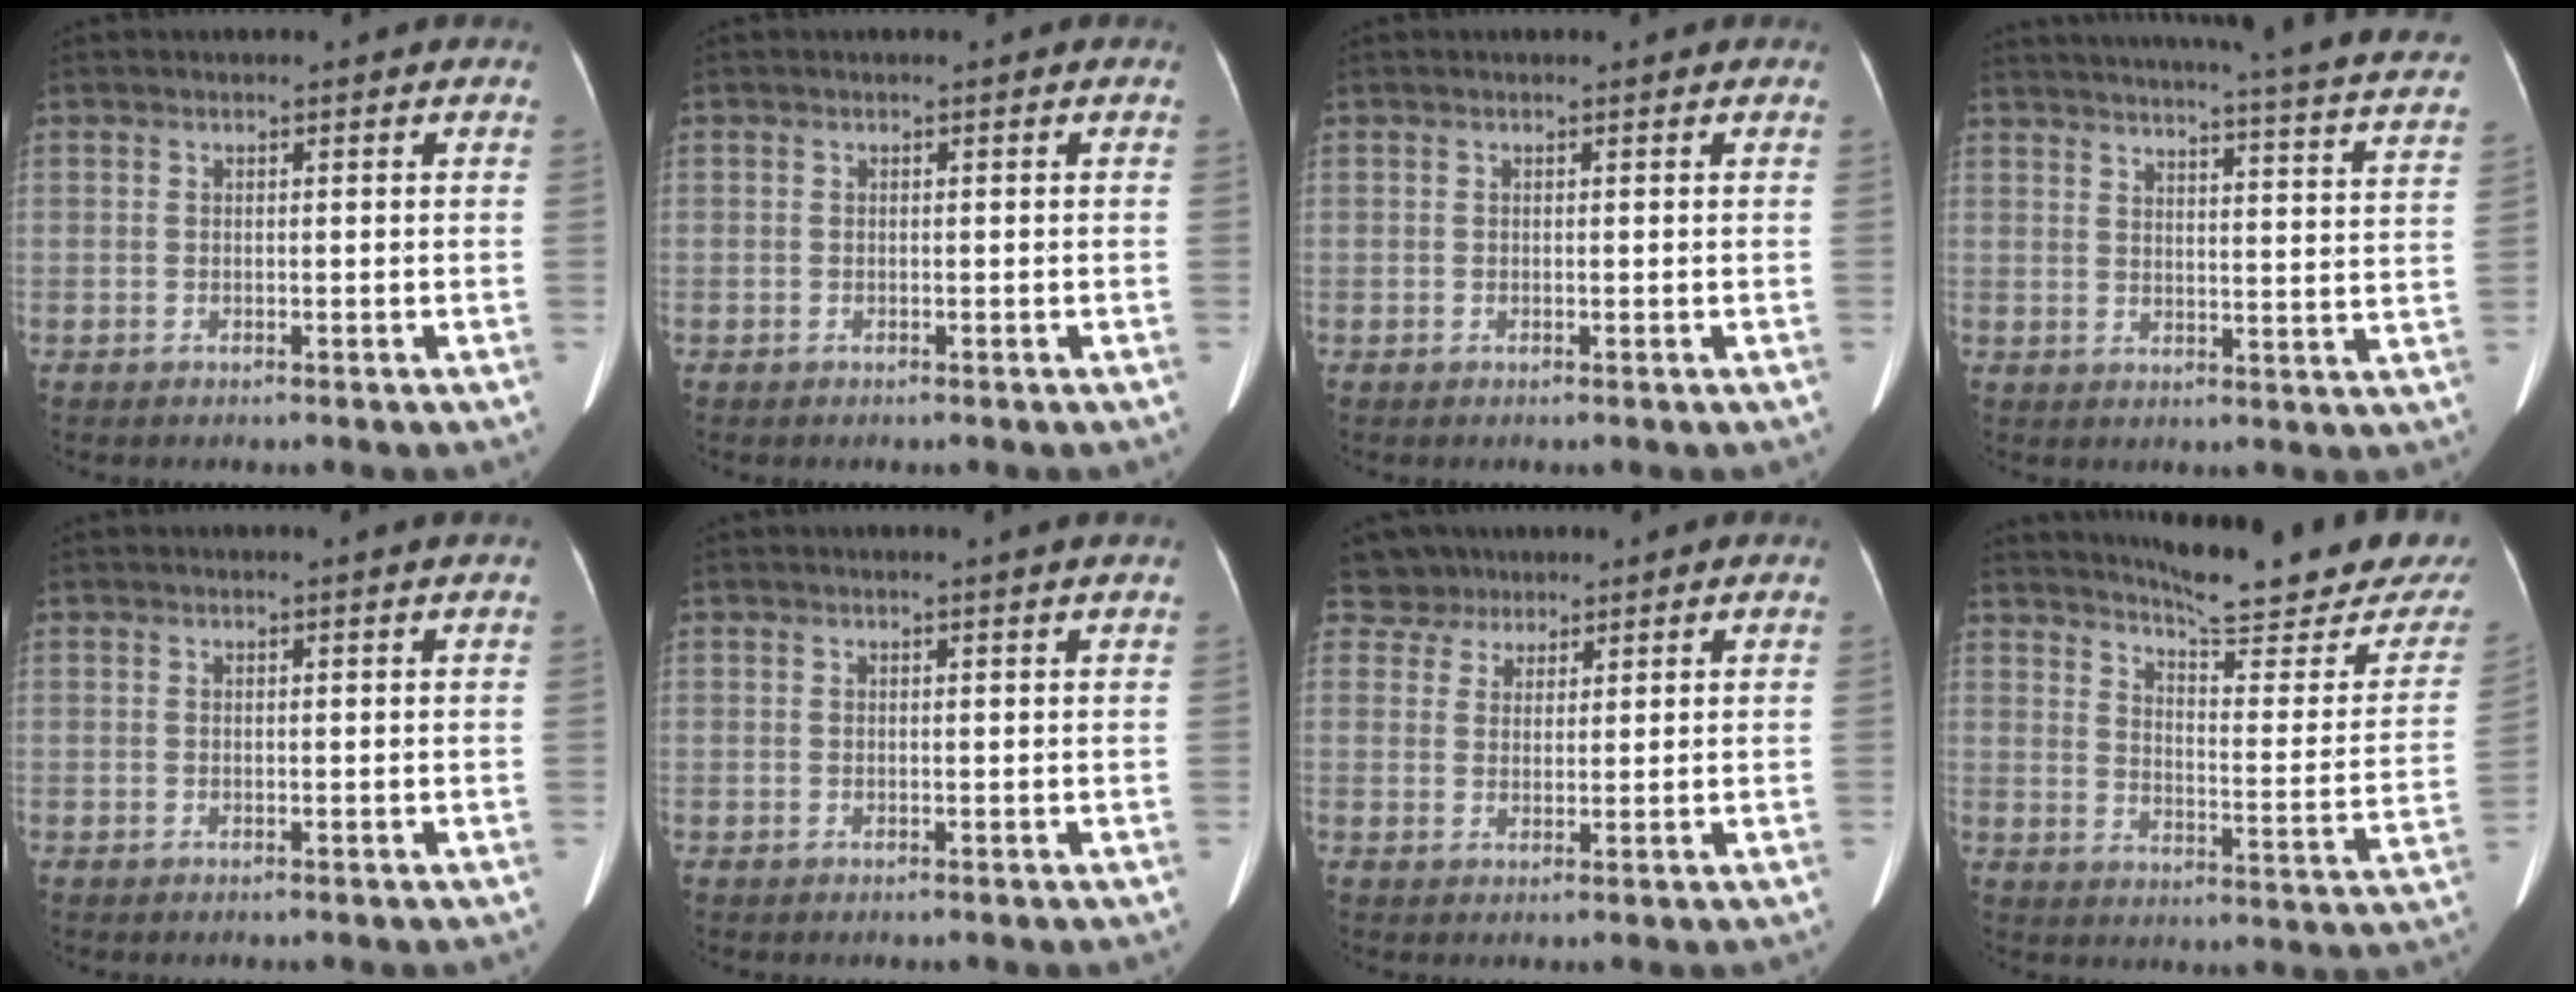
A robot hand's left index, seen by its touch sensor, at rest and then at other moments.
{"total": 0.0}
{"total": 0.0}
{"total": 29.7, "force": [26.6, 1.5, 13.0], "torque": [-0.192, -0.059, 0.310]}
{"total": 0.8, "force": [0.6, -0.2, 0.3], "torque": [-0.009, -0.002, 0.015]}
{"total": 1.5, "force": [1.3, -0.4, 0.5], "torque": [-0.017, -0.005, 0.020]}
{"total": 4.4, "force": [3.5, 2.5, -0.9], "torque": [0.023, 0.011, 0.060]}
{"total": 22.5, "force": [20.2, 1.8, 9.9], "torque": [-0.142, -0.078, 0.250]}